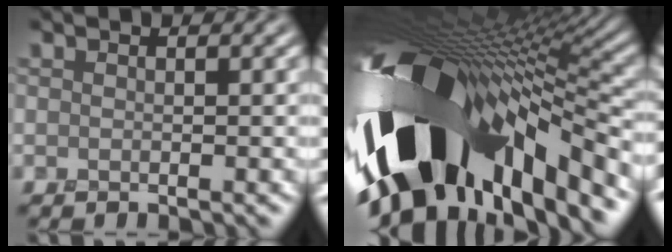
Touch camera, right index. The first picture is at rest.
{"total": 18.6, "force": [-4.8, 8.7, 15.7], "torque": [-0.288, -0.037, -0.069]}